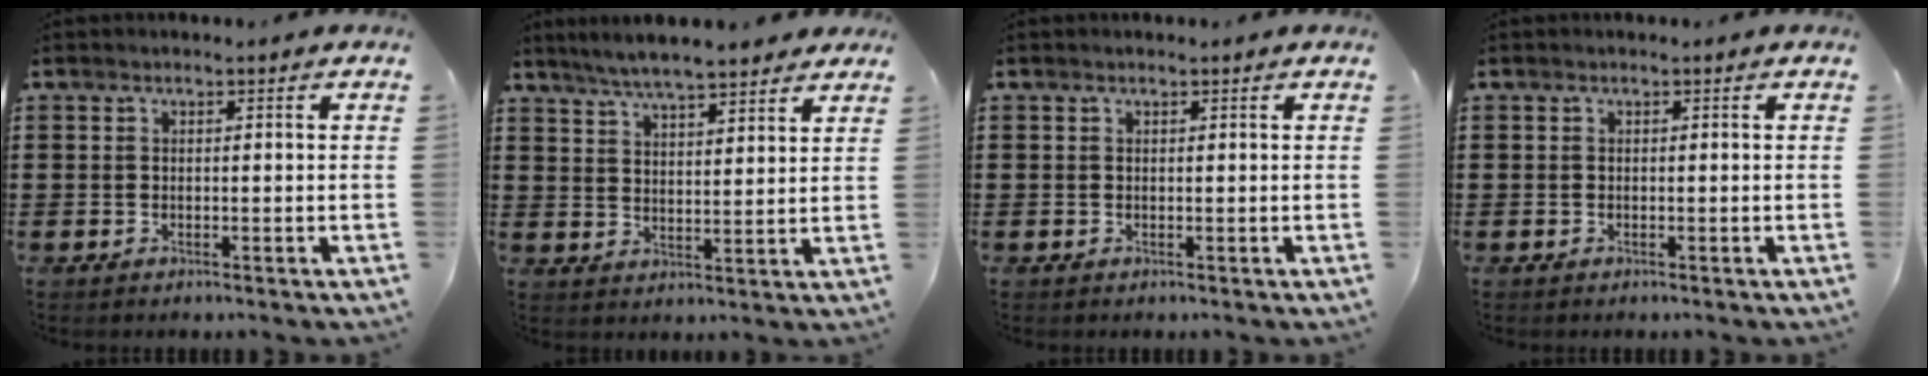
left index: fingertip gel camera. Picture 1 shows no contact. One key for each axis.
{"total": 5.7, "fx": 5.3, "fy": 0.7, "fz": 1.9, "tx": -0.055, "ty": -0.013, "tz": 0.096}
{"total": 0.0}
{"total": 0.0}